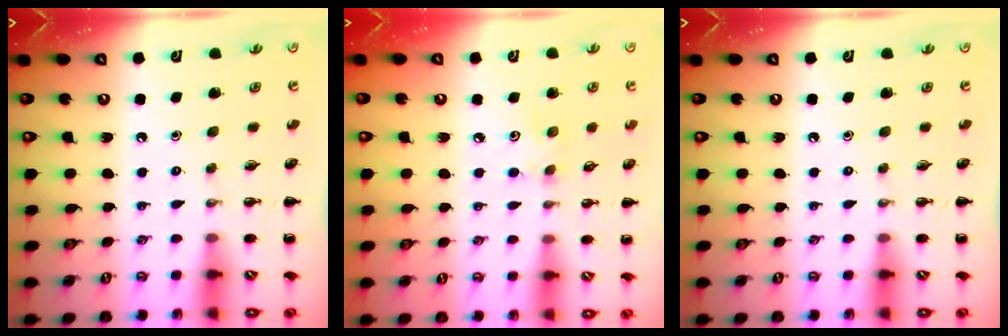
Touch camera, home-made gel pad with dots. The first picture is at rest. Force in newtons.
{"total": 3.9, "press": 3.8, "slide": 0.9}
{"total": 0.0}